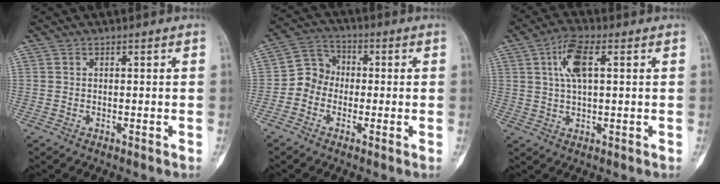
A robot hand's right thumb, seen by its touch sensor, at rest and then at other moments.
{"total": 6.1, "force": [-1.6, 5.4, 2.2], "torque": [-0.009, 0.026, -0.047]}
{"total": 7.3, "force": [2.2, 2.8, 6.4], "torque": [-0.126, 0.006, 0.040]}